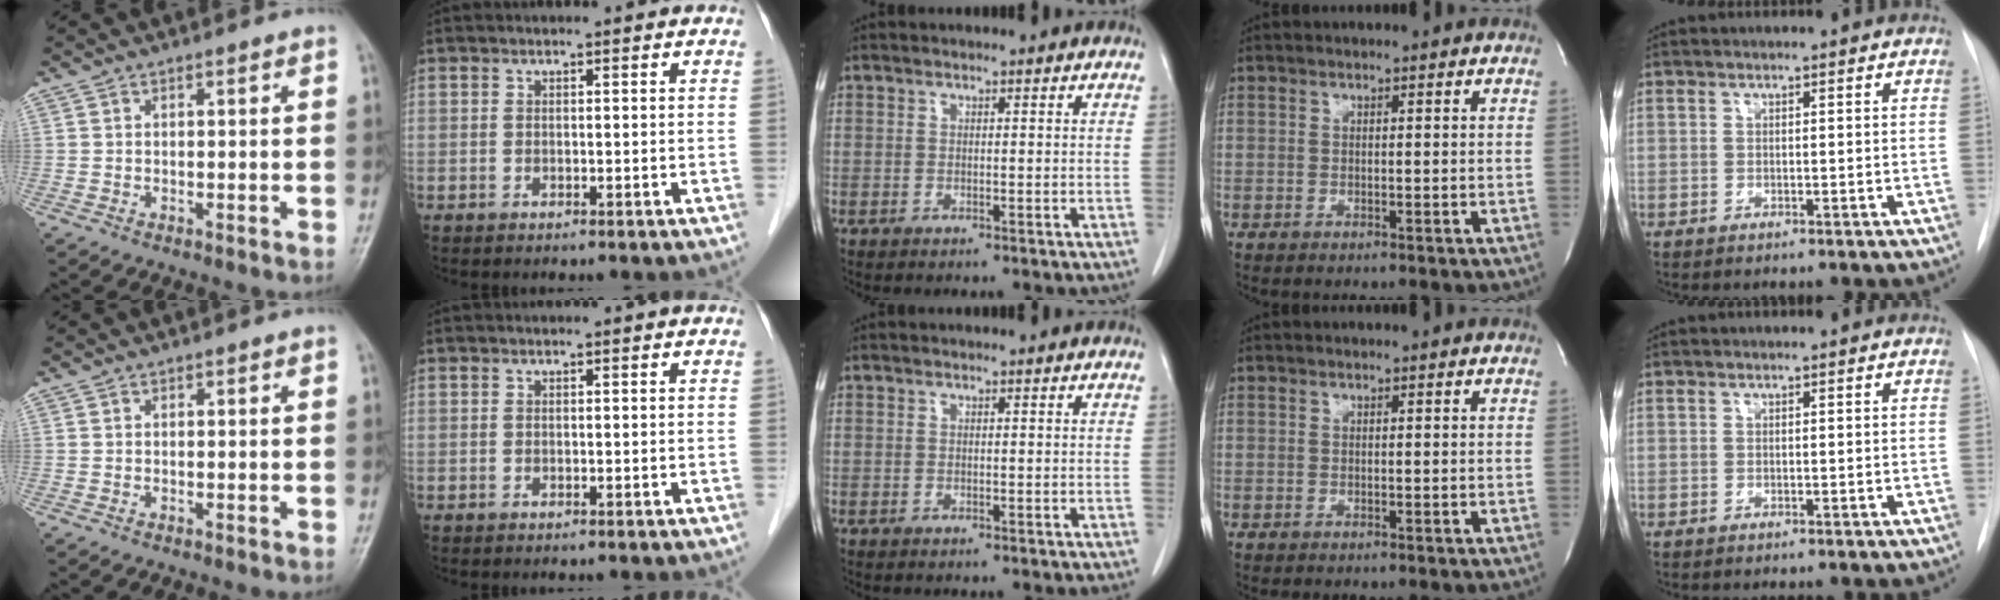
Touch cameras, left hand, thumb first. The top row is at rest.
{}